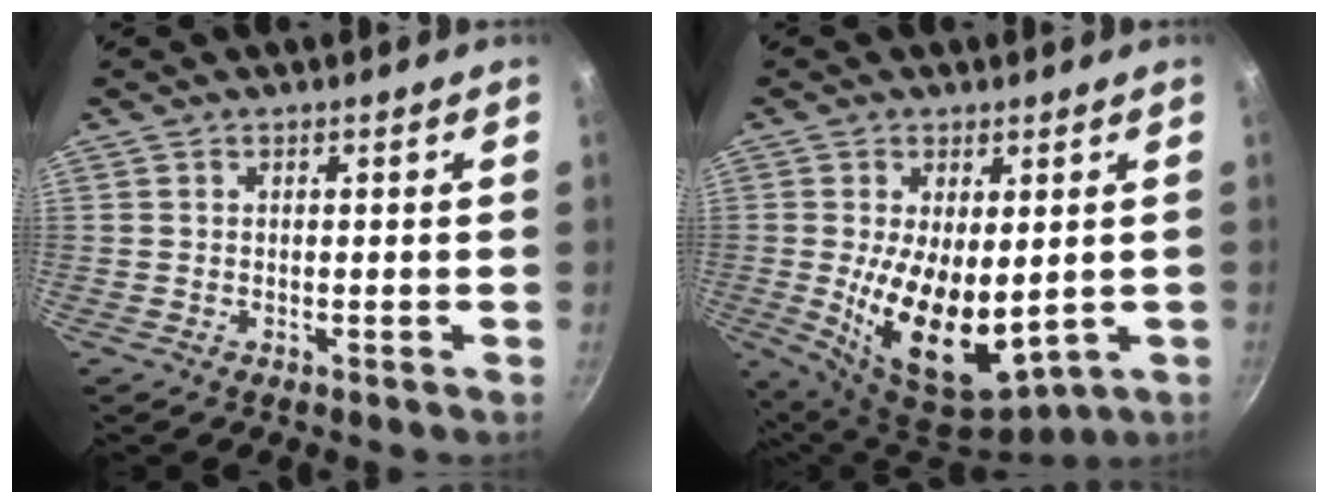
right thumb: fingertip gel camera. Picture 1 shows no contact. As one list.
[{"total": 14.6, "force": [-0.5, 7.9, 12.3], "torque": [-0.203, -0.031, 0.014]}]